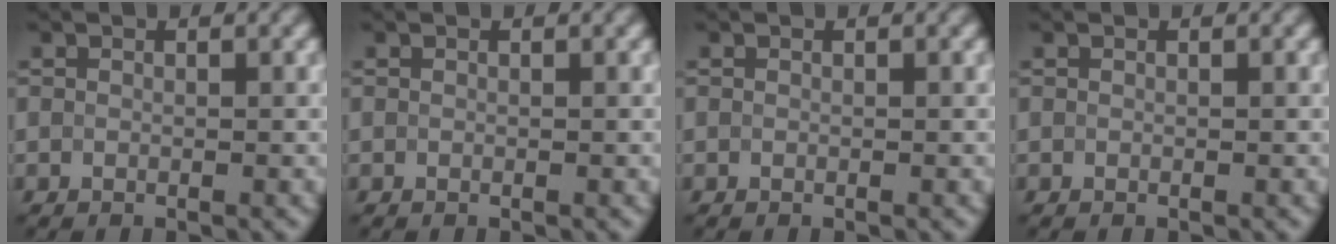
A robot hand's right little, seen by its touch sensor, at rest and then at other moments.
{"total": 0.0}
{"total": 0.0}
{"total": 0.0}